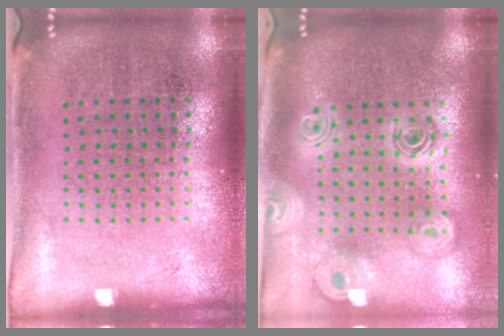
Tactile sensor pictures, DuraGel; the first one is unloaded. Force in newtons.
{"total": 2.4, "press": 1.9, "slide": 1.6}